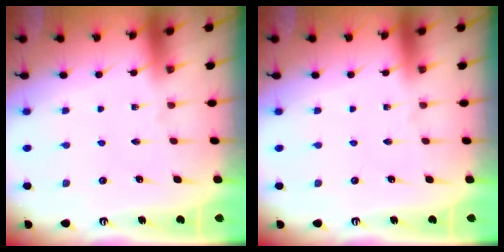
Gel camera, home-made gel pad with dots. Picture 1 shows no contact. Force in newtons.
{"total": 0.0}